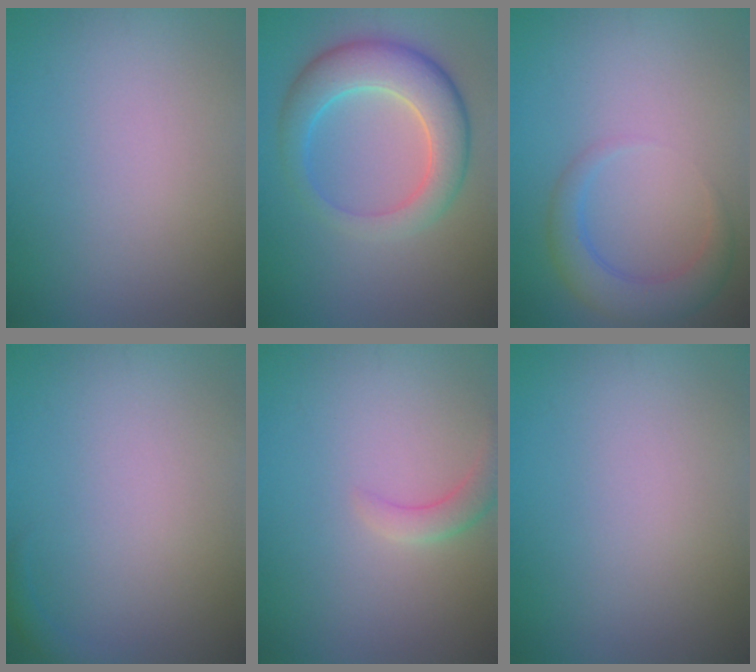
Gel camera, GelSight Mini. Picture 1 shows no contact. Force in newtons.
{"total": 6.7, "press": 6.7, "slide": 0.4}
{"total": 3.3, "press": 3.3, "slide": 0.2}
{"total": 0.7, "press": 0.7, "slide": 0.1}
{"total": 2.1, "press": 2.1, "slide": 0.3}
{"total": 0.0}